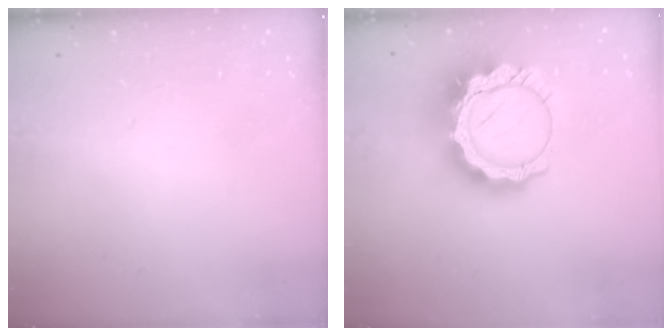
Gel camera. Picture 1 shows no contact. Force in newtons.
{"total": 19.2, "press": 19.1, "slide": 2.1}